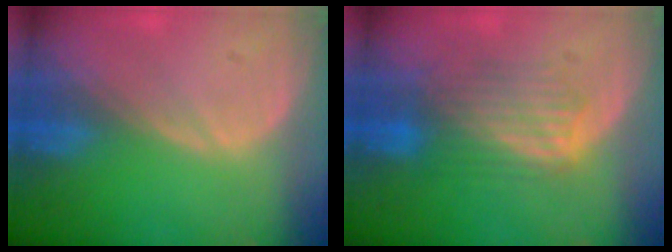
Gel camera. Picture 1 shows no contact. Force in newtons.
{"total": 5.9, "press": 5.9, "slide": 0.6}